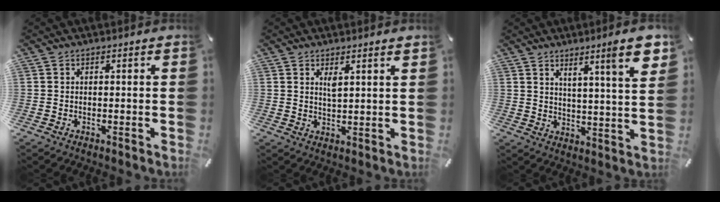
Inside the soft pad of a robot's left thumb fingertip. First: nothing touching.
{"total": 3.0, "force": [1.9, 0.8, 2.1], "torque": [-0.031, -0.006, 0.029]}
{"total": 10.4, "force": [7.2, 1.5, 7.3], "torque": [-0.101, -0.045, 0.114]}